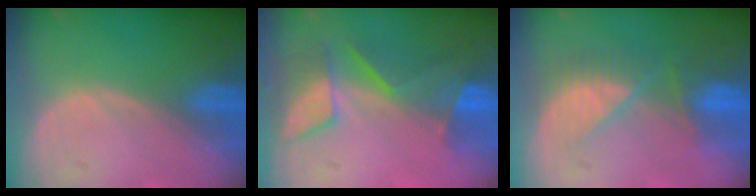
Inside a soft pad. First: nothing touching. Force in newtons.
{"total": 8.5, "press": 7.2, "slide": 4.5}
{"total": 7.4, "press": 6.6, "slide": 3.3}